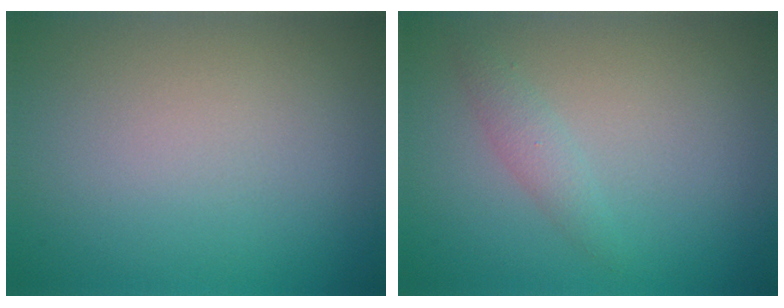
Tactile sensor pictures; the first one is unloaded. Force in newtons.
{"total": 1.4, "press": 1.4, "slide": 0.0}